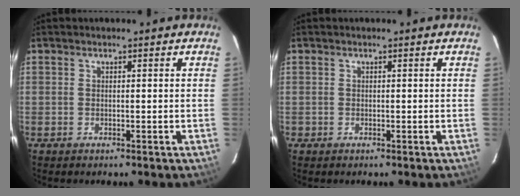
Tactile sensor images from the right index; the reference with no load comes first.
{"total": 0.9, "force": [-0.3, 0.8, -0.1], "torque": [-0.001, 0.003, -0.004]}